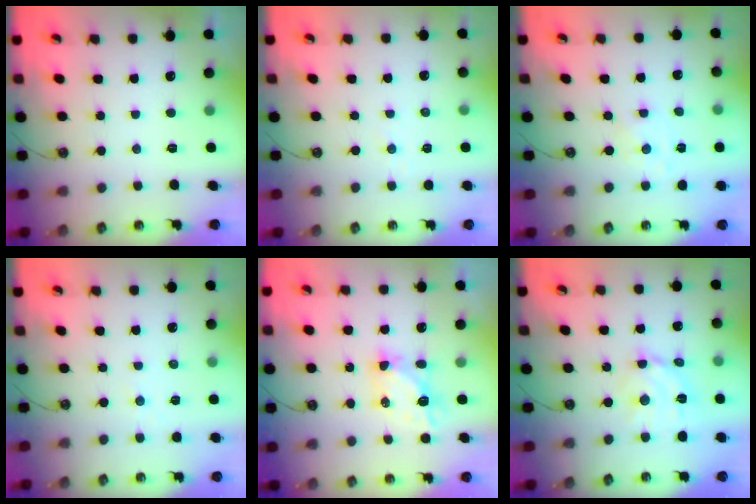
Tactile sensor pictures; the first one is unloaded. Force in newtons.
{"total": 1.8, "press": 1.7, "slide": 0.2}
{"total": 1.3, "press": 1.3, "slide": 0.2}
{"total": 2.2, "press": 2.1, "slide": 0.3}
{"total": 5.5, "press": 5.5, "slide": 0.3}
{"total": 10.5, "press": 10.5, "slide": 0.7}